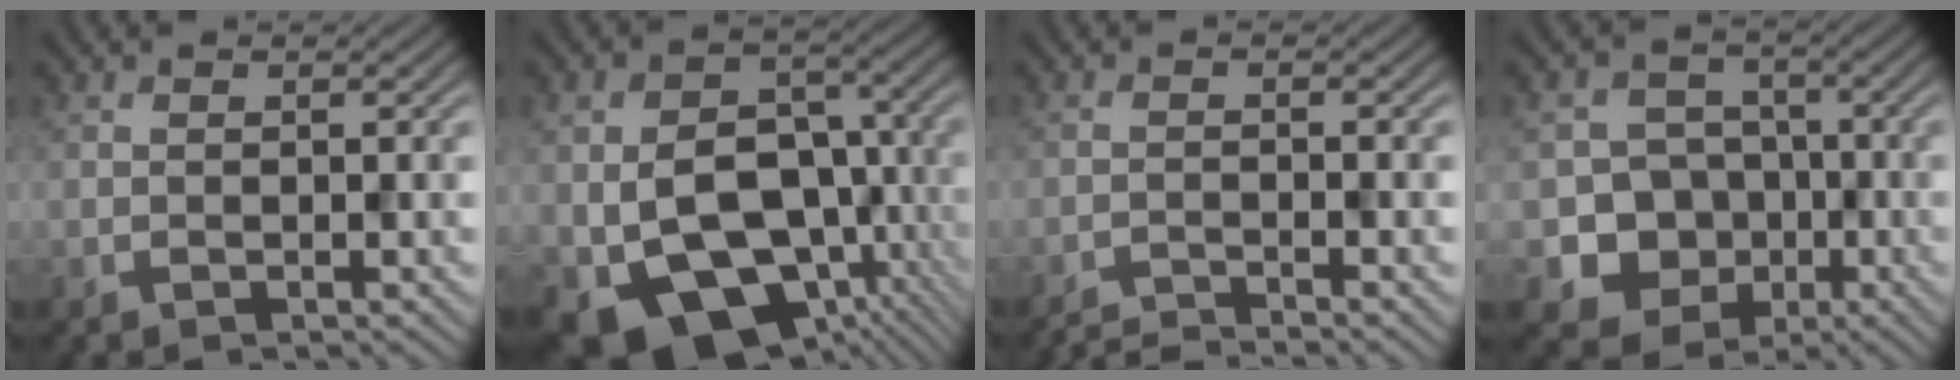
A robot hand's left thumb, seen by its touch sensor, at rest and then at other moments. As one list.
[{"total": 16.0, "force": [-5.4, 11.1, 10.2], "torque": [-0.184, -0.026, -0.076]}, {"total": 3.0, "force": [-2.8, 0.1, 1.0], "torque": [-0.015, 0.001, -0.060]}, {"total": 9.6, "force": [-3.3, 8.5, 3.2], "torque": [-0.068, -0.014, -0.090]}]